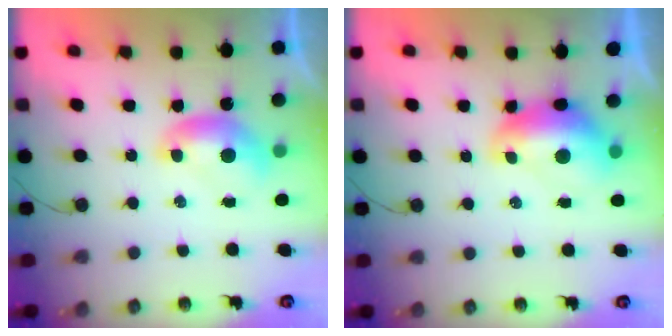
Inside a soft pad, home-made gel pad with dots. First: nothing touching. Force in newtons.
{"total": 2.8, "press": 2.7, "slide": 0.7}